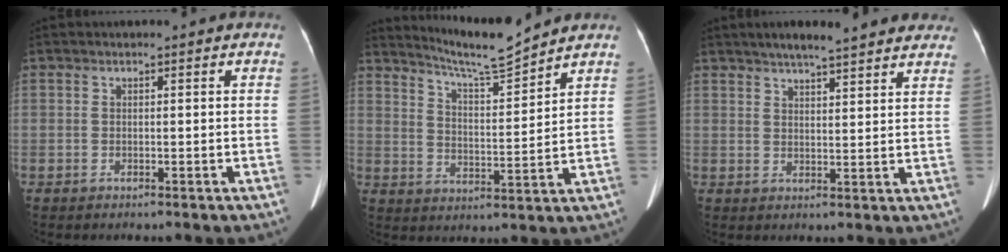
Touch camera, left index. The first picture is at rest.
{"total": 8.4, "force": [8.0, -1.4, 2.0], "torque": [-0.049, -0.015, 0.144]}
{"total": 14.2, "force": [12.0, 2.5, 7.1], "torque": [-0.094, 0.027, 0.154]}